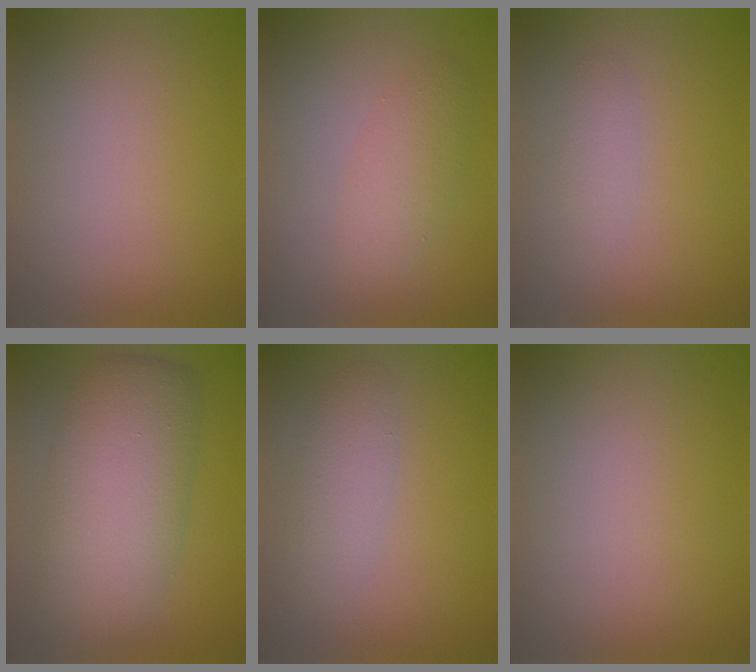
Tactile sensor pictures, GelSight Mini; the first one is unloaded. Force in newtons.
{"total": 2.4, "press": 2.4, "slide": 0.1}
{"total": 1.3, "press": 1.3, "slide": 0.0}
{"total": 8.9, "press": 8.9, "slide": 0.1}
{"total": 2.4, "press": 2.4, "slide": 0.1}
{"total": 0.0}